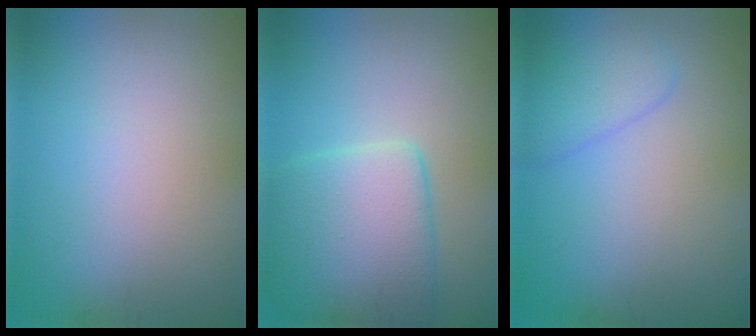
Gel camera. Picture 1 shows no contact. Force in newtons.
{"total": 6.8, "press": 6.8, "slide": 0.2}
{"total": 2.7, "press": 2.6, "slide": 0.2}